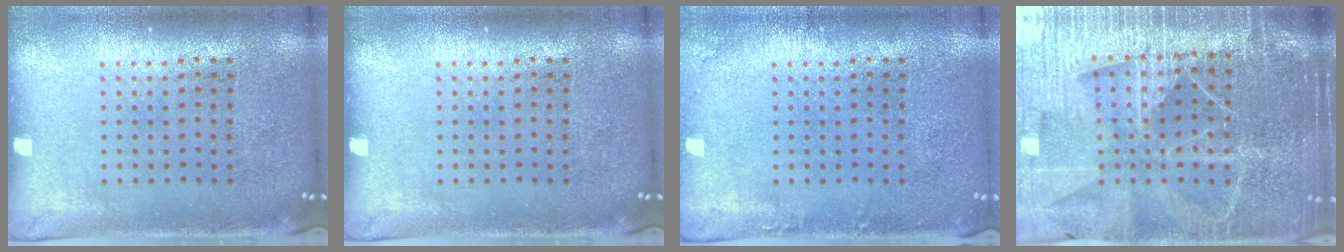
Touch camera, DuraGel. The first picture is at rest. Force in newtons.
{"total": 0.0}
{"total": 1.0, "press": 1.0, "slide": 0.2}
{"total": 5.5, "press": 4.9, "slide": 2.5}